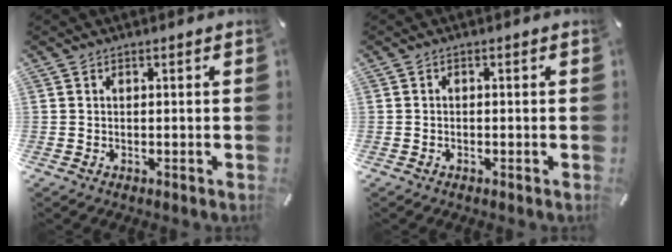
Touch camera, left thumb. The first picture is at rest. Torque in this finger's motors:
{"motor_torque": [0.10, -0.09, 0.00, 0.05, -0.10]}